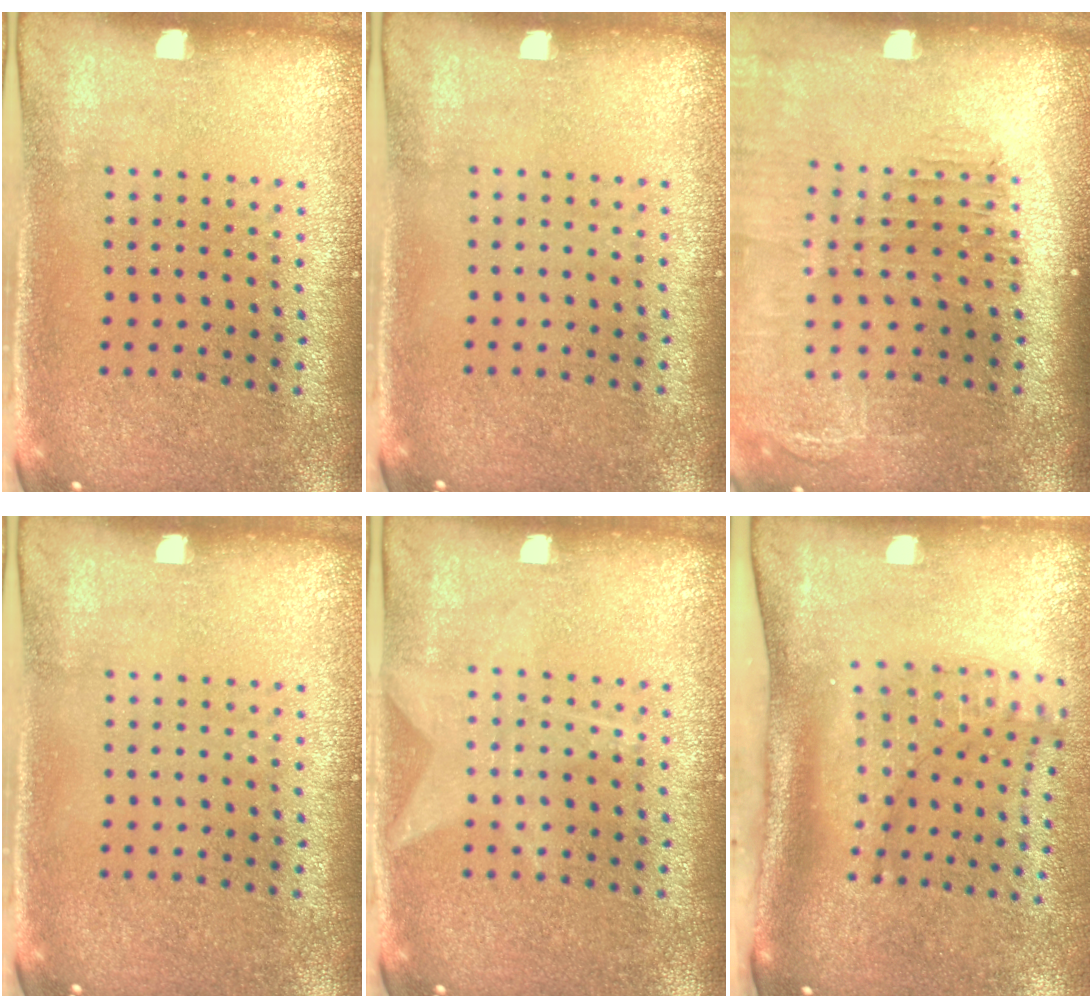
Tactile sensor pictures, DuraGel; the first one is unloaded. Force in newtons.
{"total": 0.0}
{"total": 1.6, "press": 1.5, "slide": 0.6}
{"total": 0.0}
{"total": 1.3, "press": 1.3, "slide": 0.1}
{"total": 2.0, "press": 1.5, "slide": 1.3}